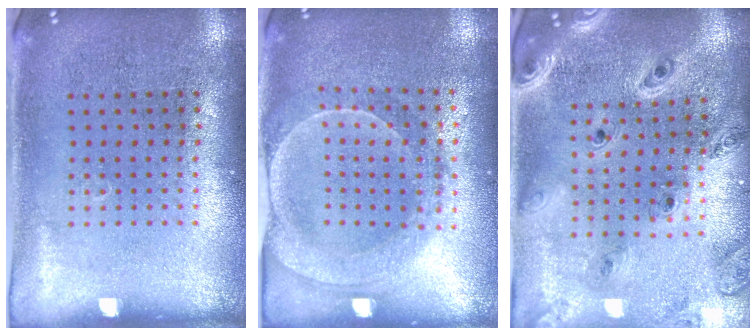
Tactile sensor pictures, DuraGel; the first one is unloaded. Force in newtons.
{"total": 1.9, "press": 1.8, "slide": 0.6}
{"total": 1.8, "press": 1.7, "slide": 0.4}